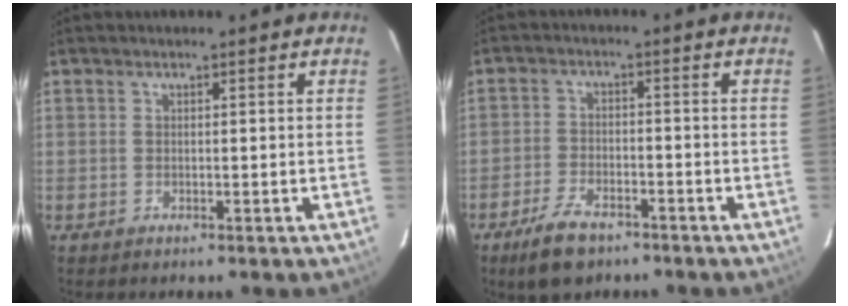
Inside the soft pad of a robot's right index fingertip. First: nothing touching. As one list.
[{"total": 7.8, "force": [-5.6, 3.4, 4.2], "torque": [-0.107, -0.005, -0.098]}]